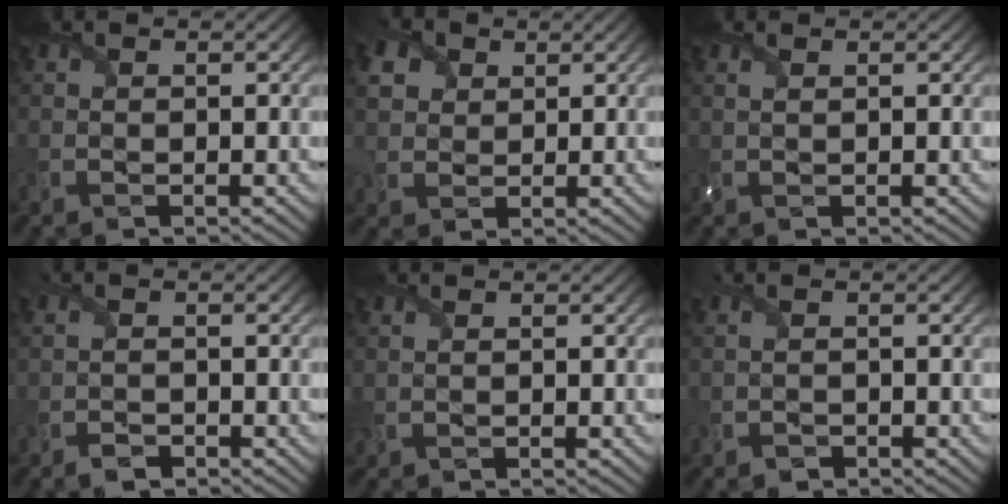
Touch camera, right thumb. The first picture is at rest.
{"total": 4.8, "force": [2.1, 3.8, 2.1], "torque": [-0.081, 0.012, 0.034]}
{"total": 0.7, "force": [0.4, 0.0, 0.5], "torque": [-0.015, 0.002, 0.010]}
{"total": 1.3, "force": [-1.2, 0.4, 0.3], "torque": [-0.012, -0.003, -0.027]}
{"total": 0.6, "force": [0.3, 0.1, 0.5], "torque": [-0.016, 0.001, 0.009]}
{"total": 0.8, "force": [-0.7, 0.4, 0.1], "torque": [-0.003, -0.002, -0.015]}